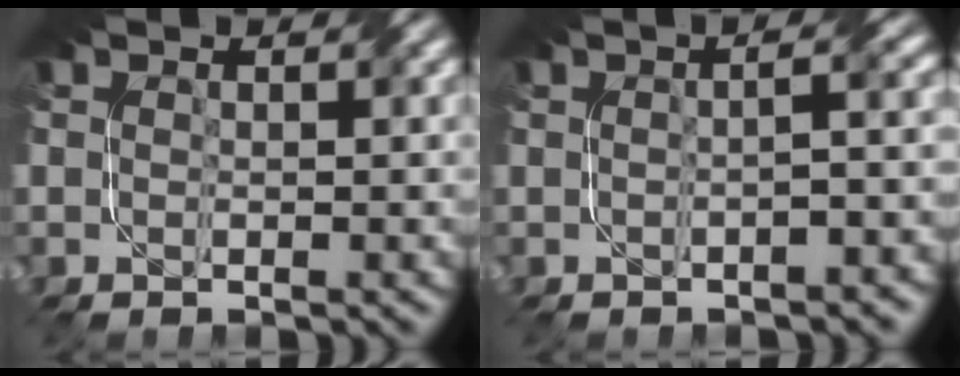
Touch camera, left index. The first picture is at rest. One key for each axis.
{"total": 3.8, "fx": -0.7, "fy": 1.4, "fz": 3.4, "tx": -0.024, "ty": 0.010, "tz": -0.010}